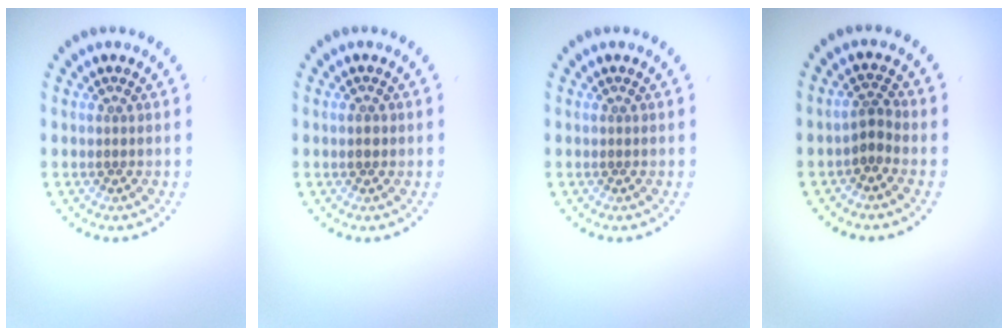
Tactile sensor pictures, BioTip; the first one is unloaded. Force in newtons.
{"total": 1.0, "press": 1.0, "slide": 0.0}
{"total": 0.0}
{"total": 1.8, "press": 1.3, "slide": 1.3}